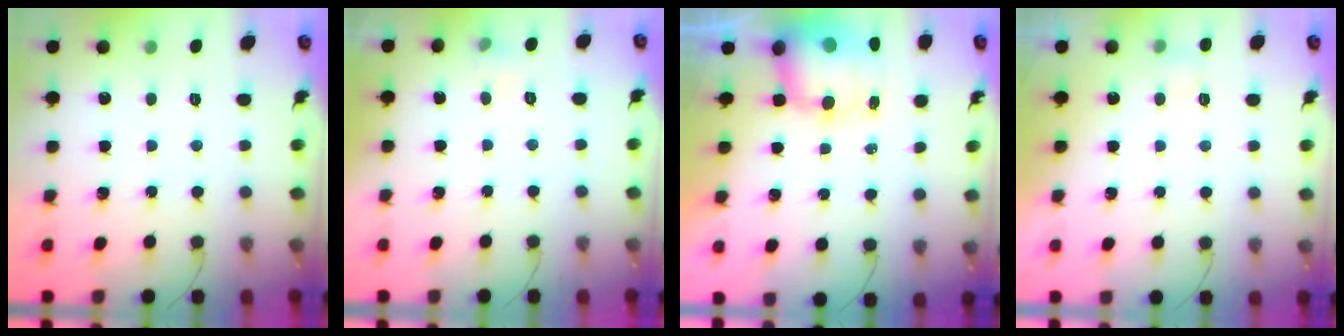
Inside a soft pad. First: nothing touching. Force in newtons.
{"total": 3.9, "press": 3.7, "slide": 1.2}
{"total": 10.9, "press": 10.5, "slide": 2.9}
{"total": 2.8, "press": 2.6, "slide": 1.1}